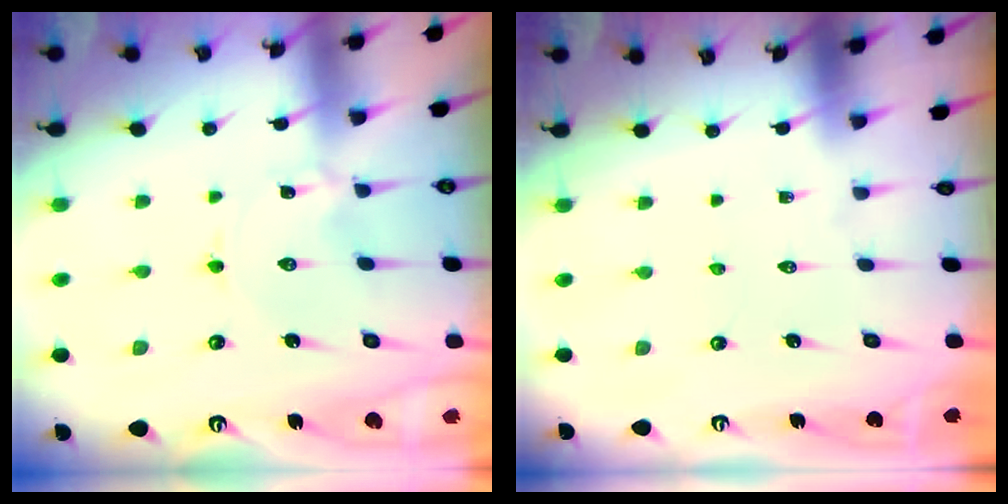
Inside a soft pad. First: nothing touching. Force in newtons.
{"total": 0.0}